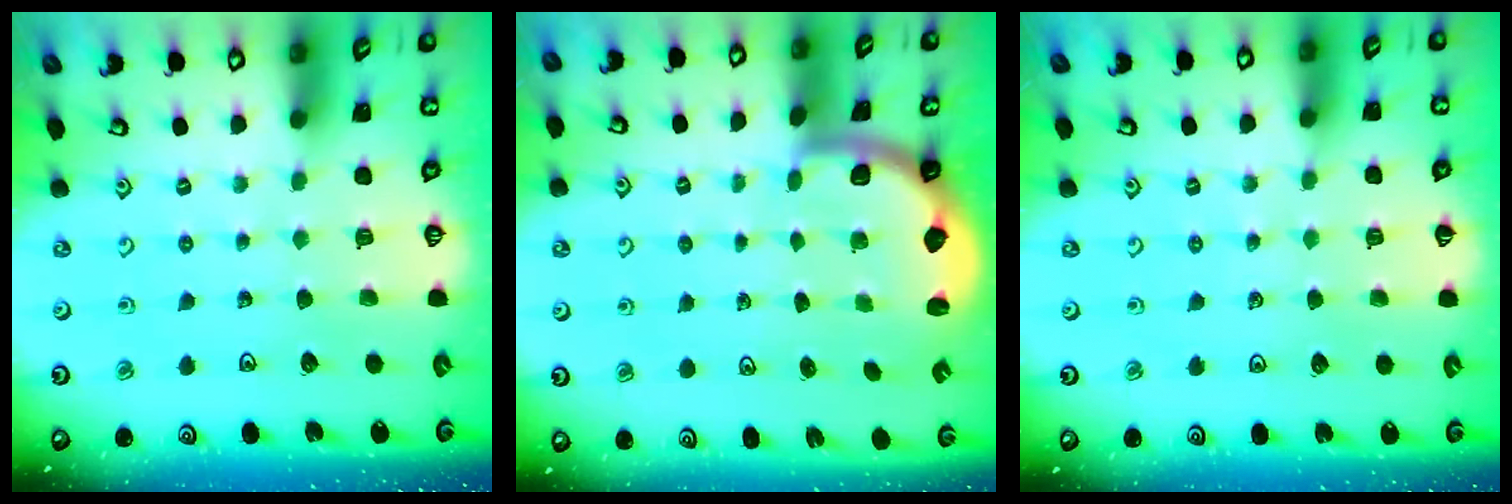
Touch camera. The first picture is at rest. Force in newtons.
{"total": 1.9, "press": 1.8, "slide": 0.5}
{"total": 2.1, "press": 2.1, "slide": 0.4}